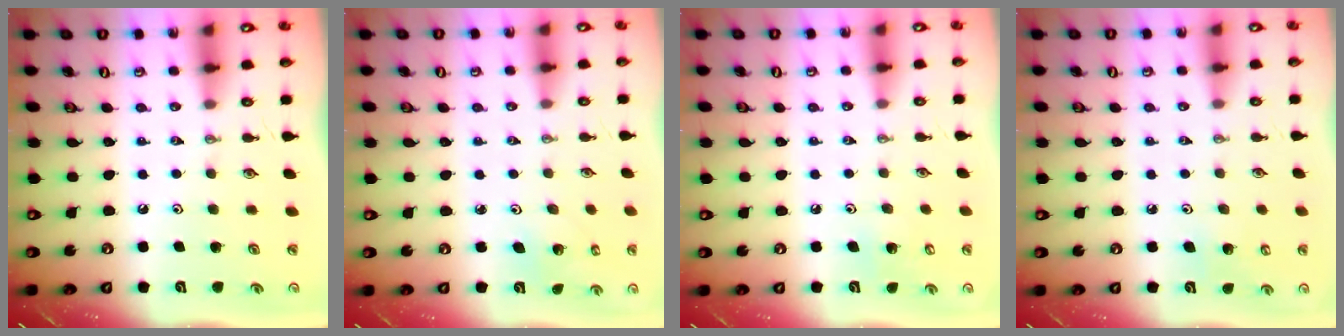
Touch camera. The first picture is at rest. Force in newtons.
{"total": 2.2, "press": 2.2, "slide": 0.2}
{"total": 4.8, "press": 4.8, "slide": 0.4}
{"total": 5.5, "press": 5.3, "slide": 1.6}